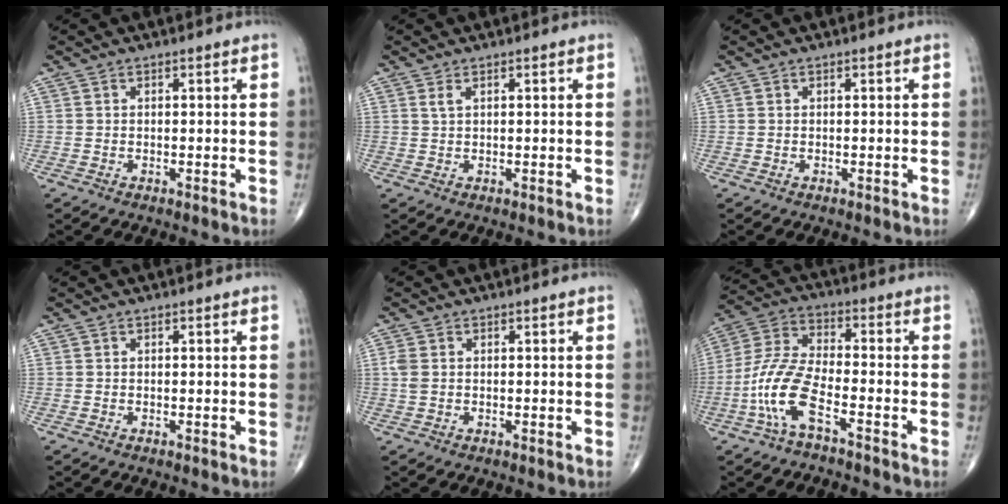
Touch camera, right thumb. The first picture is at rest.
{"total": 1.0, "force": [0.5, 0.3, 0.8], "torque": [-0.020, 0.005, 0.013]}
{"total": 0.0}
{"total": 0.0}
{"total": 1.9, "force": [0.2, 1.3, 1.4], "torque": [-0.046, 0.003, 0.005]}
{"total": 11.0, "force": [-5.2, 3.6, 9.0], "torque": [-0.210, 0.036, -0.106]}